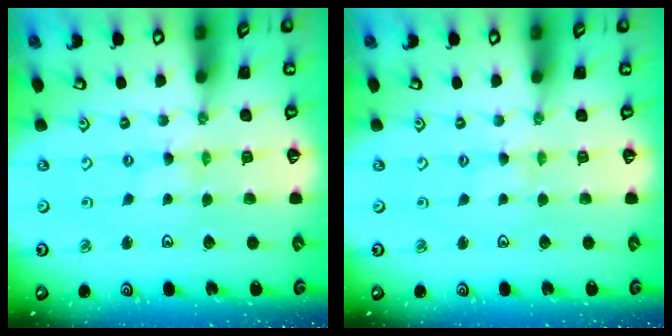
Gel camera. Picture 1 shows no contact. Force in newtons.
{"total": 1.5, "press": 1.5, "slide": 0.3}